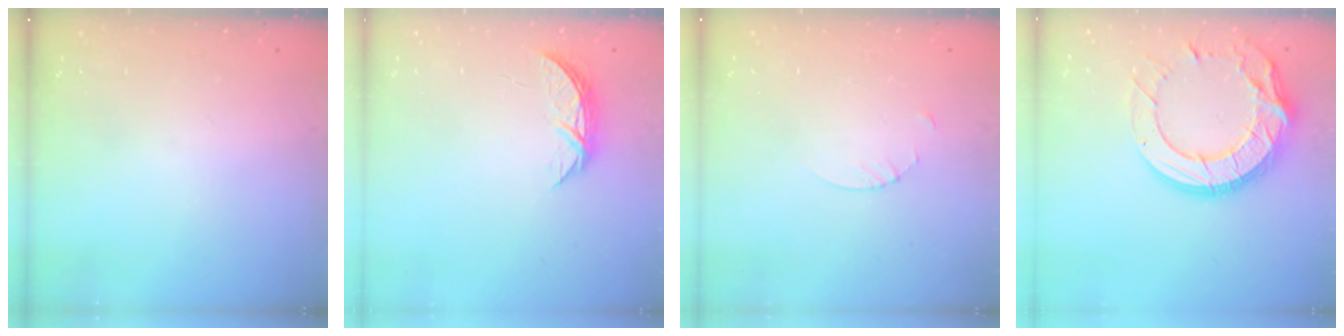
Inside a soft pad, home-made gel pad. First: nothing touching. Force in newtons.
{"total": 5.2, "press": 5.2, "slide": 0.6}
{"total": 2.7, "press": 2.7, "slide": 0.3}
{"total": 20.2, "press": 20.1, "slide": 1.7}